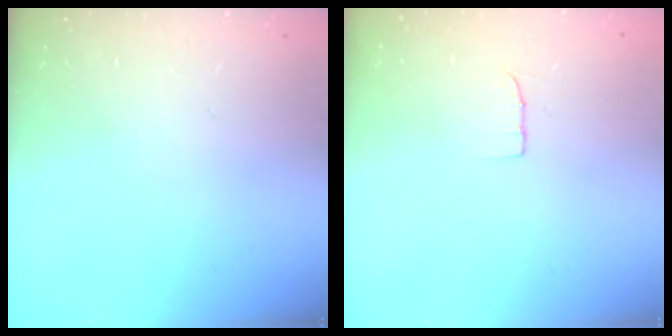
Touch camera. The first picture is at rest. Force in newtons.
{"total": 4.4, "press": 4.3, "slide": 0.4}